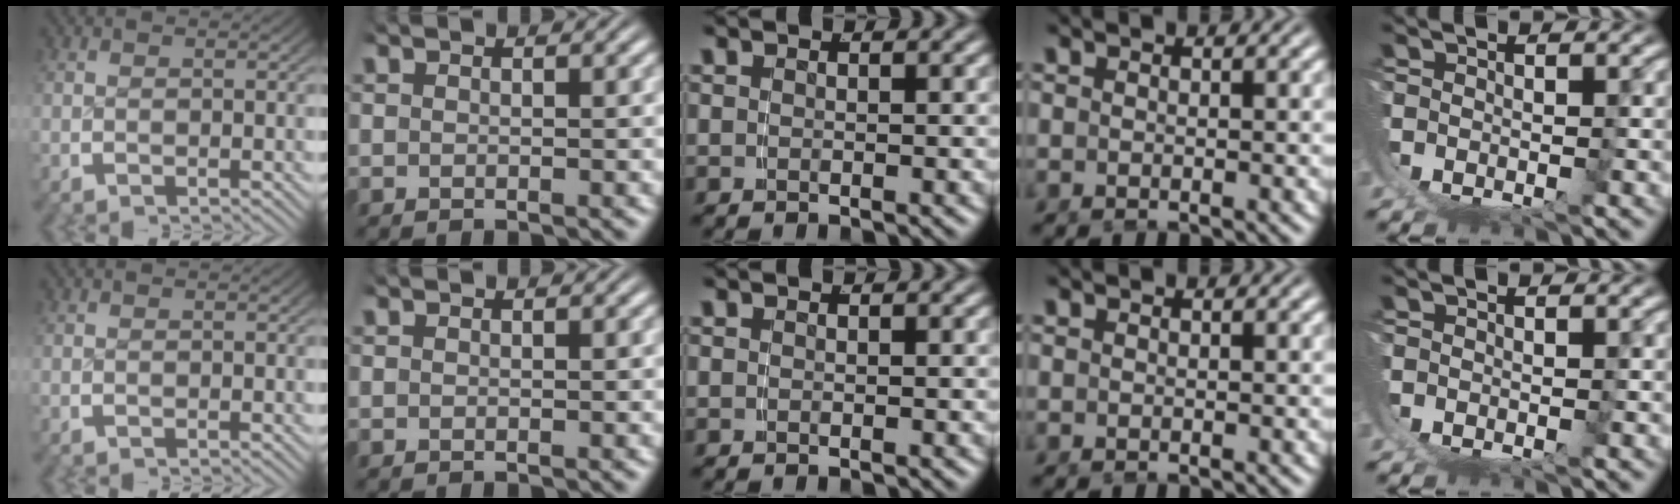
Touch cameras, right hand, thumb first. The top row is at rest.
{}